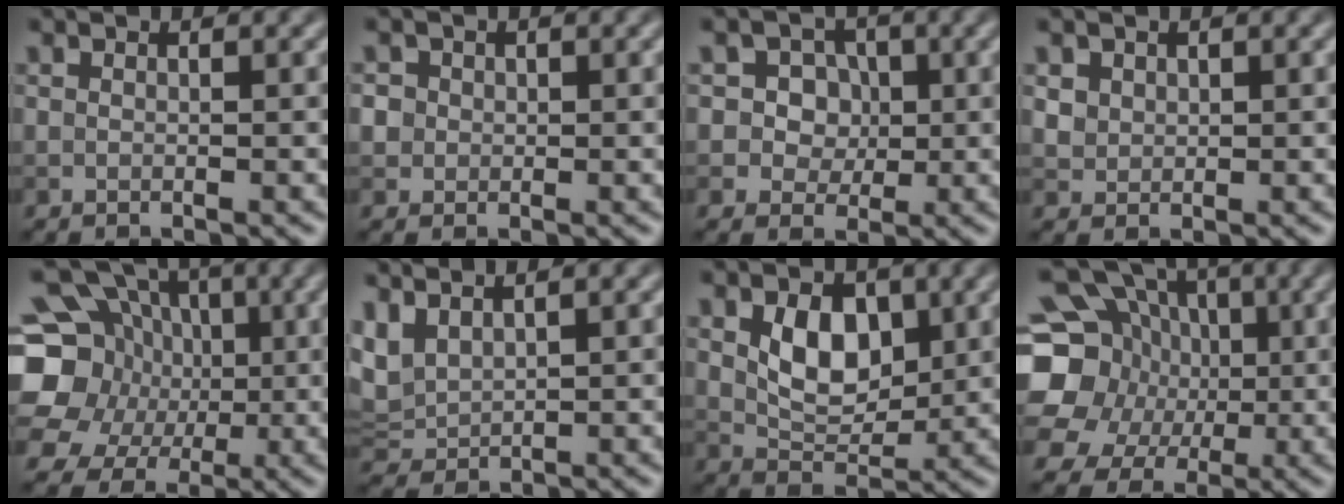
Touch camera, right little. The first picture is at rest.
{"total": 2.3, "force": [0.6, 2.1, 0.7], "torque": [-0.006, 0.006, 0.011]}
{"total": 5.4, "force": [1.6, 4.5, 2.4], "torque": [-0.028, 0.016, 0.014]}
{"total": 1.6, "force": [0.7, 1.3, 0.4], "torque": [-0.012, -0.009, 0.027]}
{"total": 13.4, "force": [0.3, 12.0, 5.9], "torque": [-0.159, 0.016, -0.012]}
{"total": 3.1, "force": [2.1, 1.6, 1.6], "torque": [-0.048, 0.009, 0.051]}
{"total": 4.7, "force": [1.1, 3.1, 3.3], "torque": [-0.063, -0.005, 0.019]}
{"total": 15.0, "force": [0.5, 13.4, 6.6], "torque": [-0.175, 0.020, -0.013]}